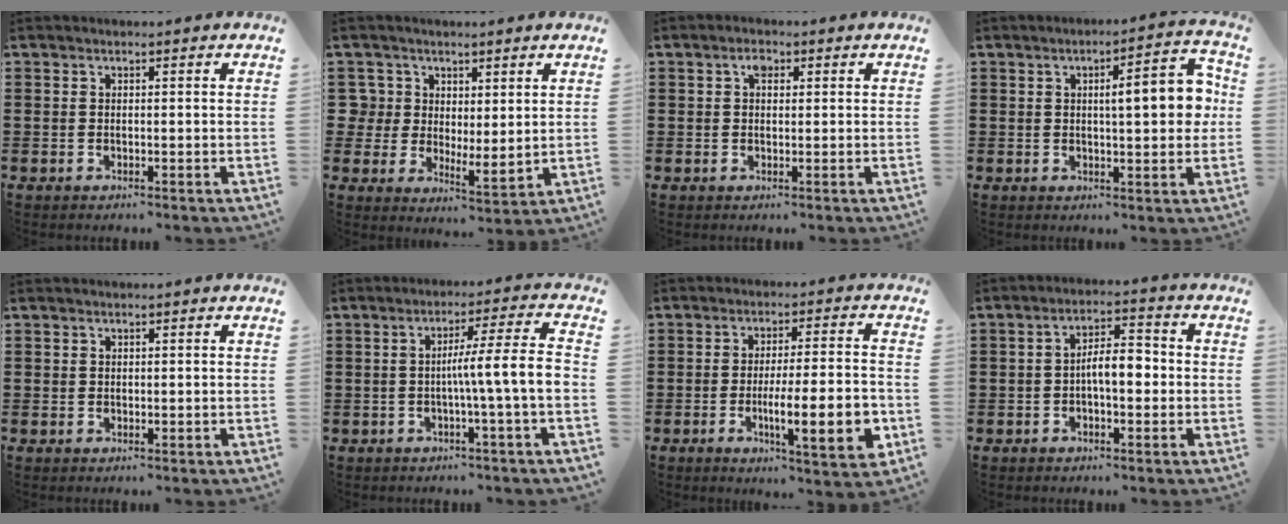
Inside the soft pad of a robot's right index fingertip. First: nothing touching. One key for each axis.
{"total": 4.4, "fx": 2.5, "fy": 3.6, "fz": 0.4, "tx": -0.024, "ty": 0.005, "tz": 0.048}
{"total": 2.1, "fx": 0.8, "fy": 1.2, "fz": 1.5, "tx": -0.026, "ty": 0.004, "tz": 0.012}
{"total": 8.0, "fx": 1.1, "fy": 2.0, "fz": 7.6, "tx": -0.111, "ty": -0.006, "tz": 0.008}
{"total": 0.6, "fx": 0.5, "fy": 0.4, "fz": 0.1, "tx": -0.004, "ty": 0.000, "tz": 0.011}
{"total": 7.6, "fx": -1.2, "fy": -0.5, "fz": 7.4, "tx": -0.124, "ty": -0.010, "tz": -0.028}
{"total": 11.8, "fx": -3.1, "fy": 2.7, "fz": 11.0, "tx": -0.168, "ty": -0.011, "tz": -0.050}
{"total": 5.4, "fx": -0.8, "fy": 2.1, "fz": 4.9, "tx": -0.079, "ty": 0.008, "tz": -0.017}